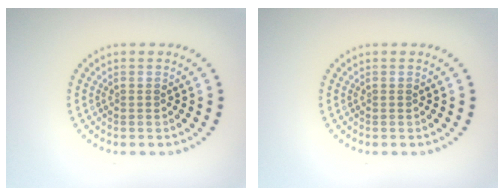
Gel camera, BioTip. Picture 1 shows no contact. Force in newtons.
{"total": 0.0}